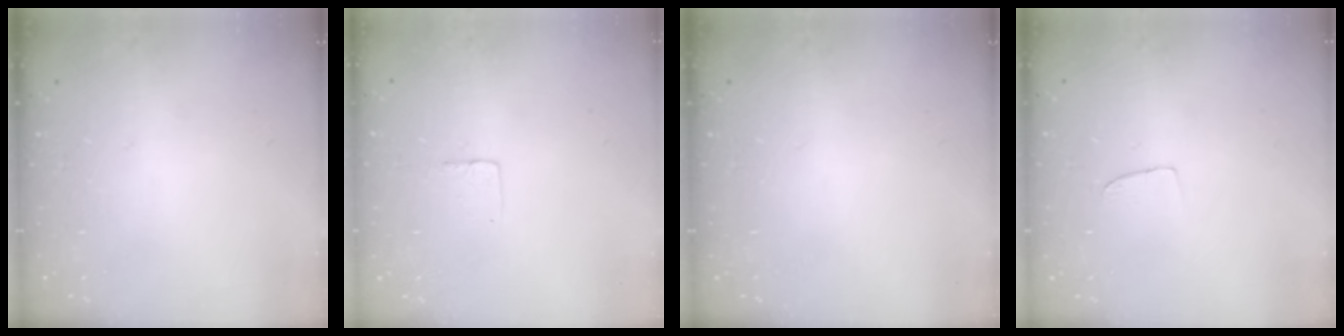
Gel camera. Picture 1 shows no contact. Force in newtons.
{"total": 2.7, "press": 2.7, "slide": 0.1}
{"total": 0.0}
{"total": 2.5, "press": 2.5, "slide": 0.1}